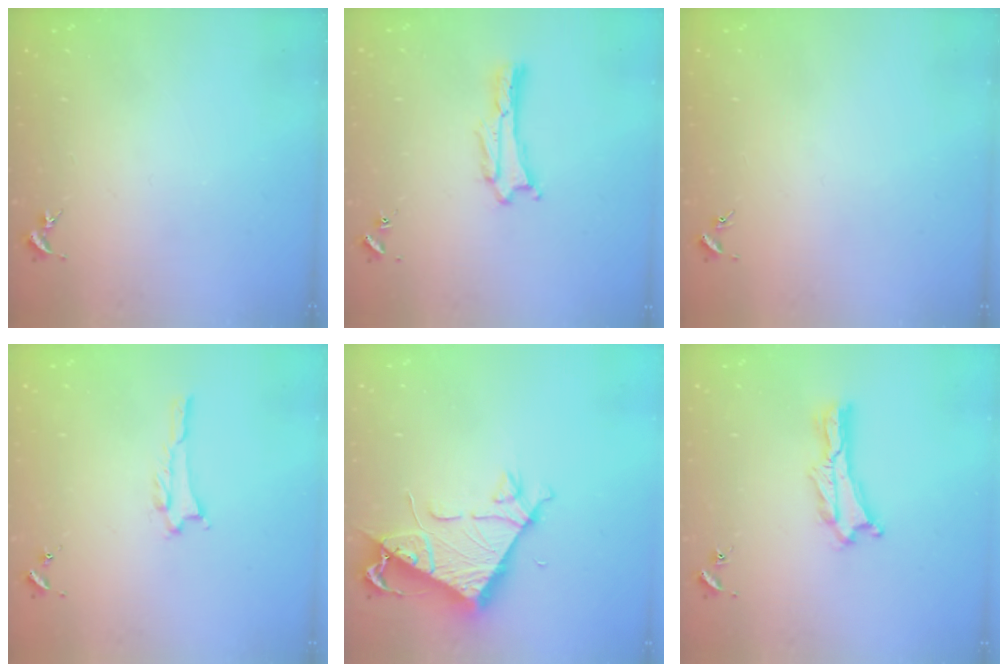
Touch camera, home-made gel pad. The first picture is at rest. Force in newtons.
{"total": 0.0}
{"total": 0.0}
{"total": 1.0, "press": 1.0, "slide": 0.2}
{"total": 7.1, "press": 7.1, "slide": 0.6}
{"total": 1.4, "press": 1.4, "slide": 0.3}